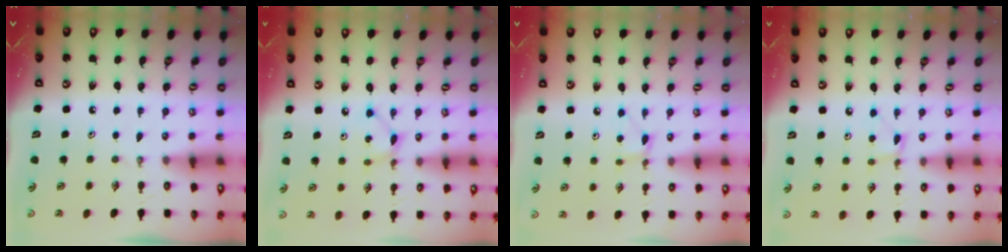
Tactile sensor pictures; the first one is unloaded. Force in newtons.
{"total": 2.8, "press": 2.8, "slide": 0.2}
{"total": 3.8, "press": 3.8, "slide": 0.4}
{"total": 2.0, "press": 2.0, "slide": 0.3}